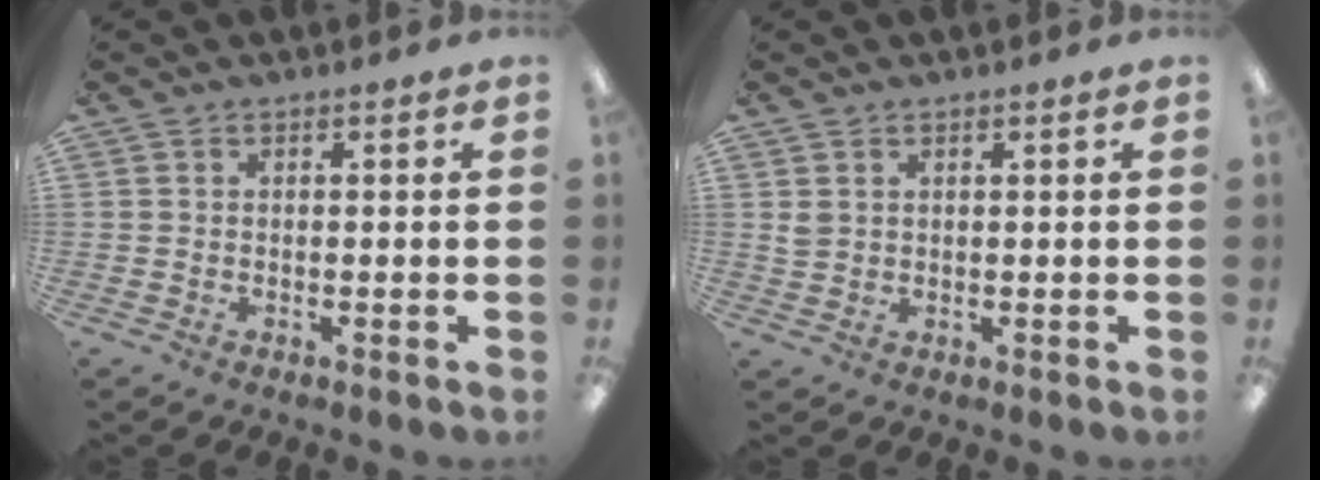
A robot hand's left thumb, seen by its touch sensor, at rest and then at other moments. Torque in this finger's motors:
{"motor_torque": [0.09, 0.01, 0.22, -0.08, 0.00]}